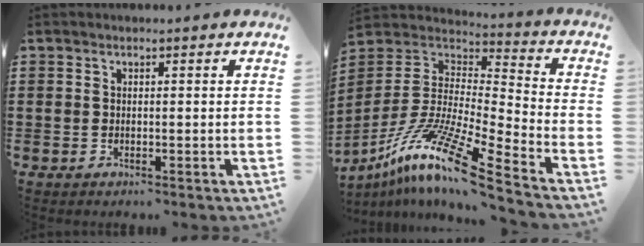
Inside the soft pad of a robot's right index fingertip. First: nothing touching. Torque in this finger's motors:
{"motor_torque": [1.03, 1.11, -0.04, 0.01]}